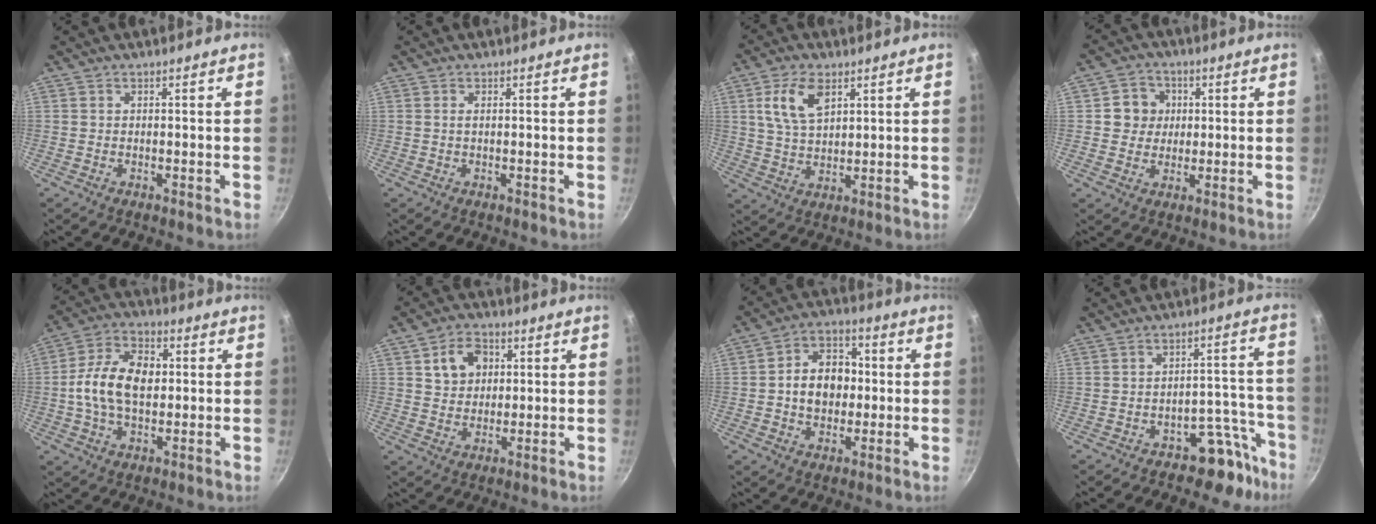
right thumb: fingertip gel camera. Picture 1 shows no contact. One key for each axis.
{"total": 0.6, "fx": 0.1, "fy": 0.2, "fz": 0.6, "tx": -0.015, "ty": 0.001, "tz": 0.001}
{"total": 8.9, "fx": 3.6, "fy": 4.8, "fz": 6.6, "tx": -0.121, "ty": -0.011, "tz": 0.073}
{"total": 6.8, "fx": 1.0, "fy": 6.3, "fz": 2.4, "tx": -0.003, "ty": 0.005, "tz": 0.012}
{"total": 13.3, "fx": 0.6, "fy": 8.3, "fz": 10.4, "tx": -0.188, "ty": 0.021, "tz": 0.005}
{"total": 7.9, "fx": 2.5, "fy": 6.1, "fz": 4.4, "tx": -0.043, "ty": -0.004, "tz": 0.041}
{"total": 11.2, "fx": 0.1, "fy": 8.3, "fz": 7.6, "tx": -0.090, "ty": 0.022, "tz": -0.005}
{"total": 8.0, "fx": -6.0, "fy": 4.2, "fz": 3.1, "tx": 0.000, "ty": 0.096, "tz": -0.087}